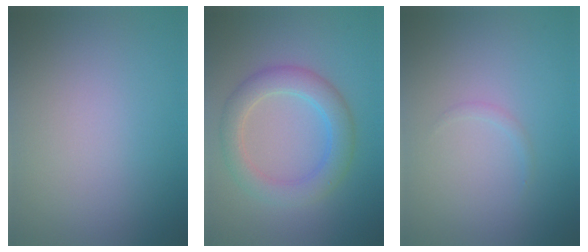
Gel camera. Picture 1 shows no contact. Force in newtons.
{"total": 4.3, "press": 4.3, "slide": 0.3}
{"total": 0.5, "press": 0.5, "slide": 0.0}